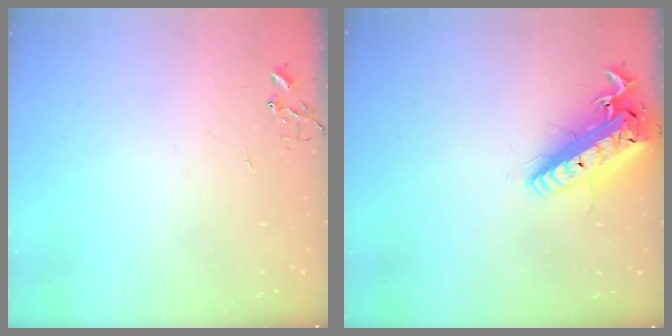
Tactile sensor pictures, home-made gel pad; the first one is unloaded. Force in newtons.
{"total": 20.4, "press": 20.0, "slide": 4.2}